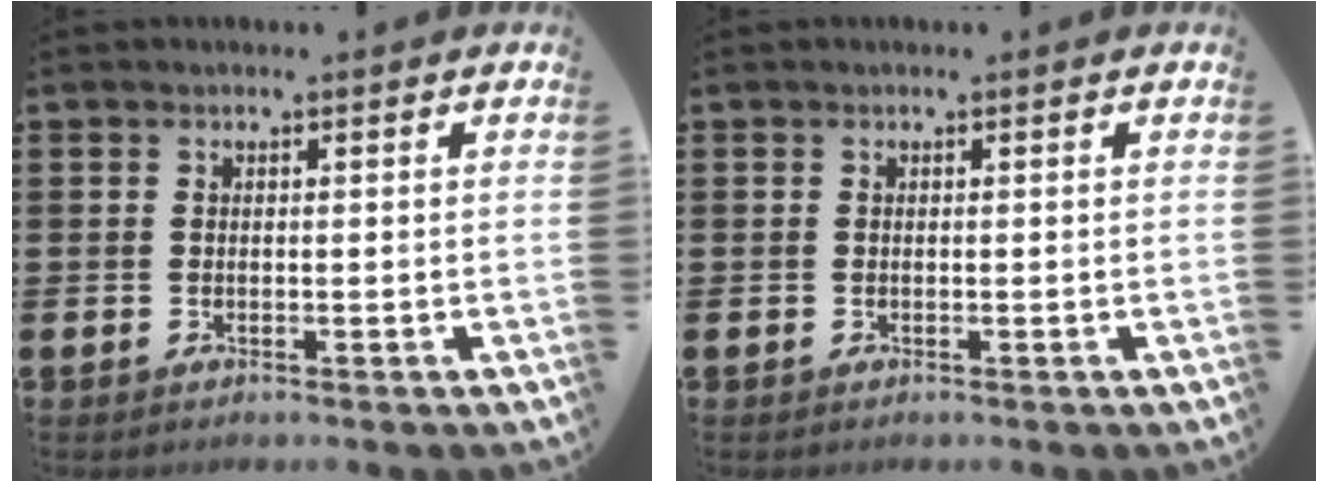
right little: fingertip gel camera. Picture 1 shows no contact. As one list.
[{"total": 0.0}]